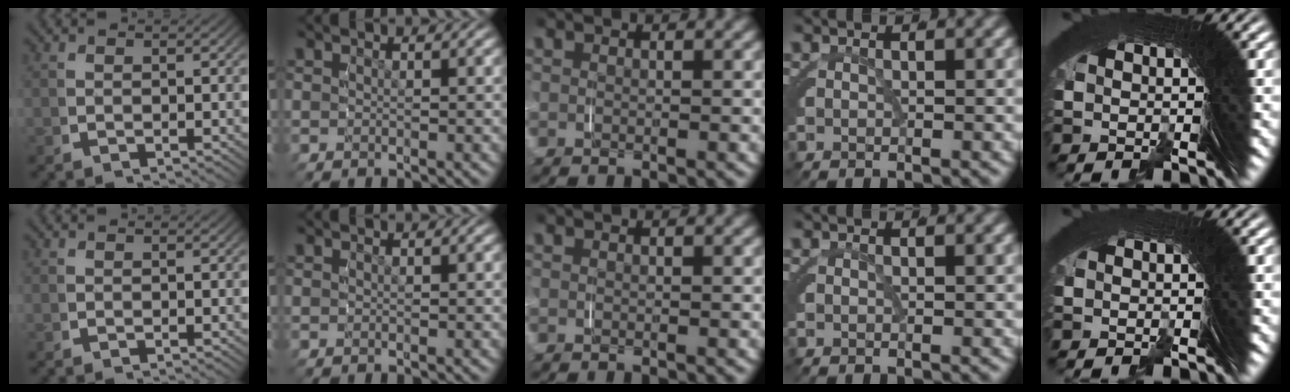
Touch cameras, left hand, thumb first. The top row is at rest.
{"little": {"total": 0.5, "force": [-0.3, -0.3, -0.3], "torque": [0.006, 0.000, -0.004]}}